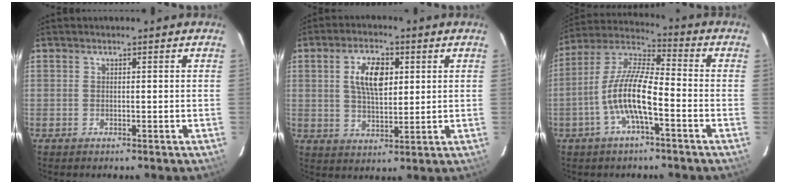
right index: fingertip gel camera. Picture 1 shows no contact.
{"total": 8.3, "force": [2.3, 4.0, 6.9], "torque": [-0.128, 0.010, 0.043]}
{"total": 11.6, "force": [-4.2, 2.8, 10.4], "torque": [-0.214, 0.004, -0.082]}